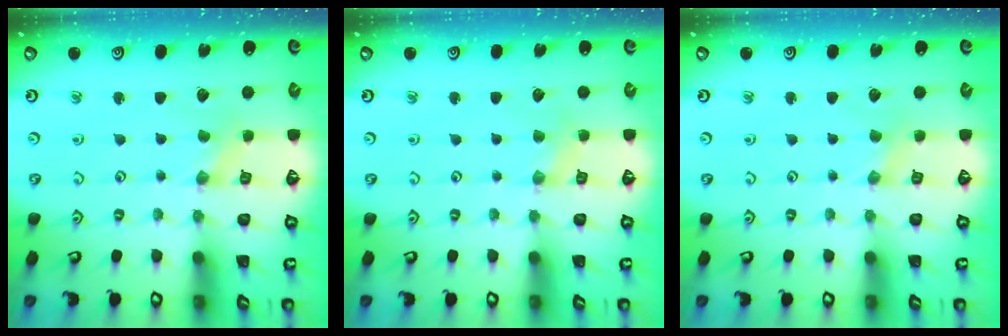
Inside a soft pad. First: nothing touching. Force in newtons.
{"total": 2.0, "press": 1.9, "slide": 0.3}
{"total": 1.1, "press": 1.1, "slide": 0.2}